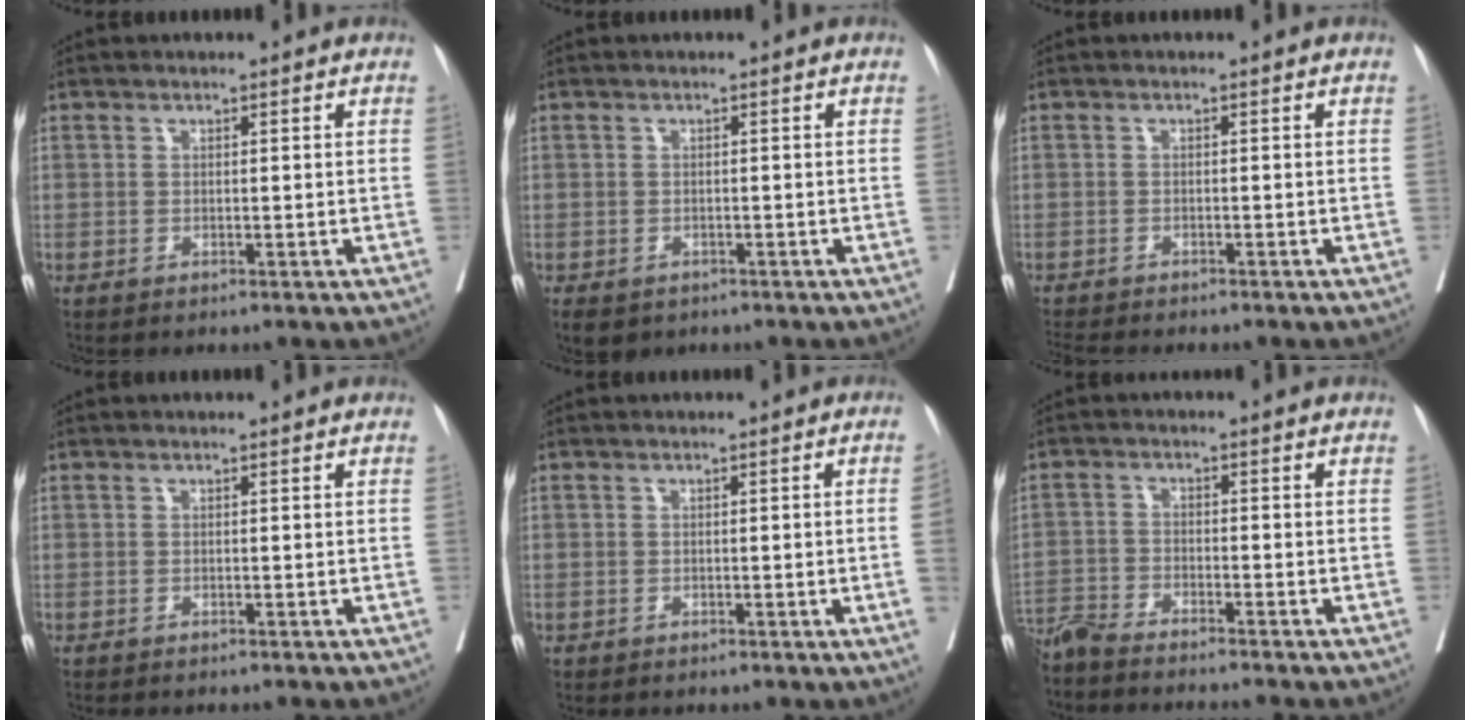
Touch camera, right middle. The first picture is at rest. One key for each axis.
{"total": 7.0, "fx": -4.1, "fy": 4.9, "fz": 2.8, "tx": -0.072, "ty": -0.011, "tz": -0.051}
{"total": 4.2, "fx": -3.9, "fy": 0.2, "fz": 1.5, "tx": -0.022, "ty": -0.009, "tz": -0.063}
{"total": 0.9, "fx": -0.8, "fy": 0.1, "fz": 0.3, "tx": -0.005, "ty": -0.001, "tz": -0.013}
{"total": 1.7, "fx": -0.4, "fy": -0.2, "fz": 1.7, "tx": -0.026, "ty": 0.006, "tz": -0.003}
{"total": 7.3, "fx": -6.9, "fy": -0.4, "fz": 2.4, "tx": -0.025, "ty": -0.019, "tz": -0.119}